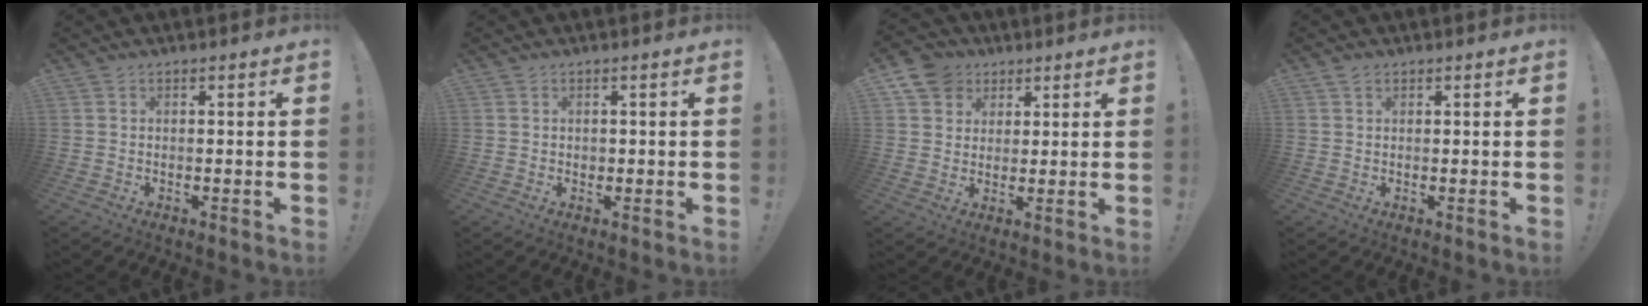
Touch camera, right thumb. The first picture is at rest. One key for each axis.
{"total": 0.9, "fx": 0.2, "fy": 0.8, "fz": 0.1, "tx": 0.000, "ty": 0.003, "tz": 0.002}
{"total": 8.6, "fx": 4.4, "fy": 7.1, "fz": 2.2, "tx": -0.038, "ty": -0.024, "tz": 0.088}
{"total": 1.3, "fx": 0.9, "fy": 0.7, "fz": 0.5, "tx": -0.008, "ty": 0.000, "tz": 0.017}